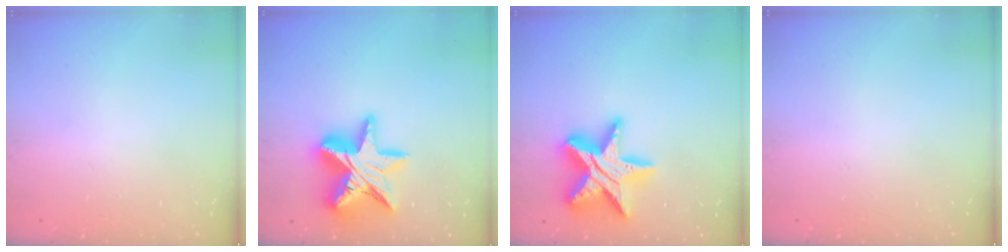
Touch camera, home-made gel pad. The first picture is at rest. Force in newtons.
{"total": 18.8, "press": 18.7, "slide": 1.4}
{"total": 19.7, "press": 19.7, "slide": 1.5}
{"total": 0.0}